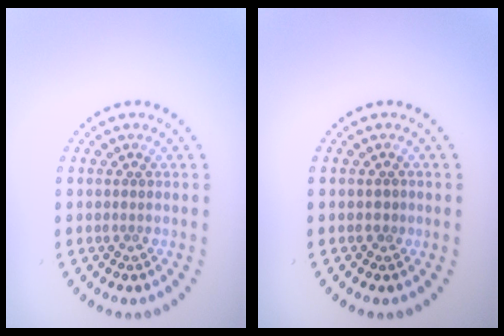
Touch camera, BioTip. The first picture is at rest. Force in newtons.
{"total": 0.7, "press": 0.6, "slide": 0.3}